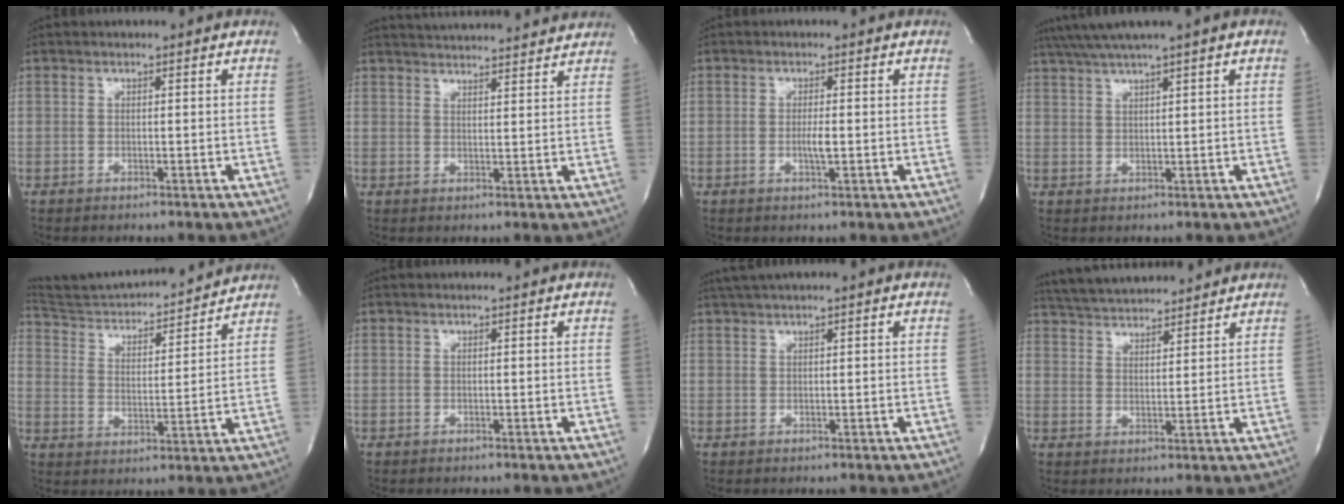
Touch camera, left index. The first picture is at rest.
{"total": 15.1, "force": [14.4, 1.2, 4.4], "torque": [-0.073, 0.023, 0.193]}
{"total": 1.7, "force": [-0.5, 0.0, 1.7], "torque": [-0.038, -0.010, -0.006]}
{"total": 8.6, "force": [6.6, -1.0, 5.4], "torque": [-0.096, 0.033, 0.104]}
{"total": 16.6, "force": [15.9, 1.8, 4.5], "torque": [-0.079, -0.001, 0.246]}
{"total": 0.0}
{"total": 2.9, "force": [2.4, -0.4, 1.6], "torque": [-0.030, 0.022, 0.048]}
{"total": 12.0, "force": [11.3, 1.6, 3.7], "torque": [-0.070, 0.023, 0.181]}